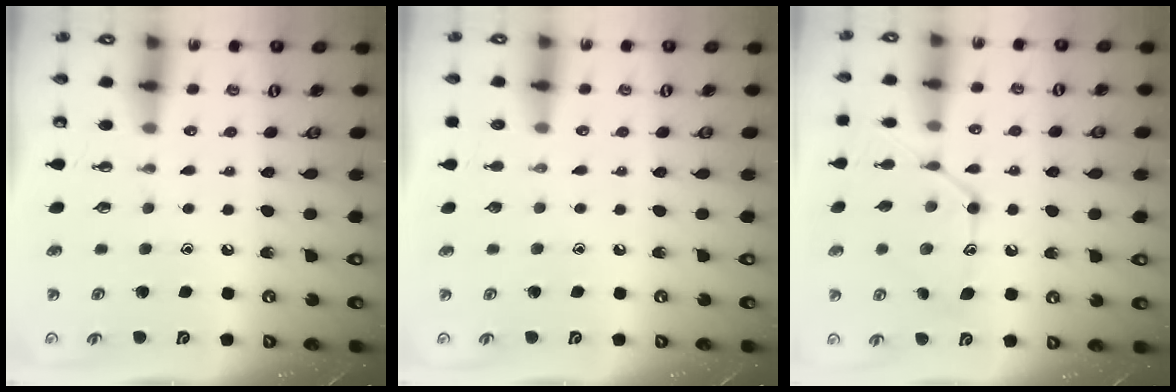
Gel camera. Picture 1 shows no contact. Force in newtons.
{"total": 0.0}
{"total": 15.7, "press": 15.6, "slide": 1.1}